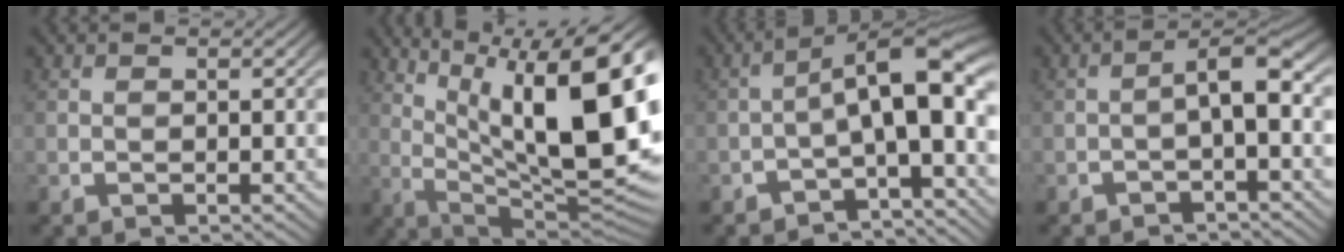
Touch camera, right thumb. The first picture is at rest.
{"total": 16.8, "force": [1.3, 9.2, 14.0], "torque": [-0.209, -0.058, 0.051]}
{"total": 8.6, "force": [-1.3, 4.5, 7.3], "torque": [-0.098, -0.016, -0.019]}
{"total": 4.2, "force": [-0.6, 1.9, 3.7], "torque": [-0.066, -0.004, -0.008]}